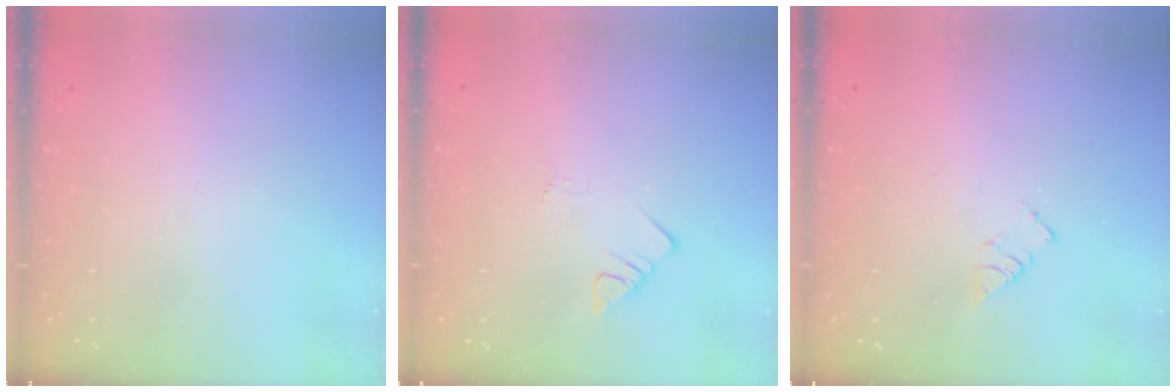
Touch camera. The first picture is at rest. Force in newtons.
{"total": 2.8, "press": 2.8, "slide": 0.4}
{"total": 3.3, "press": 3.3, "slide": 0.4}